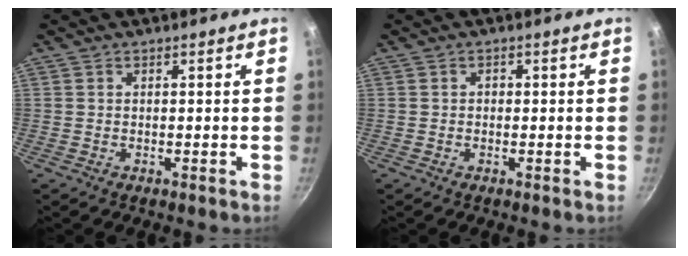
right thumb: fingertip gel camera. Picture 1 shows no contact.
{"total": 0.7, "force": [-0.1, 0.6, 0.4], "torque": [0.001, 0.003, -0.005]}